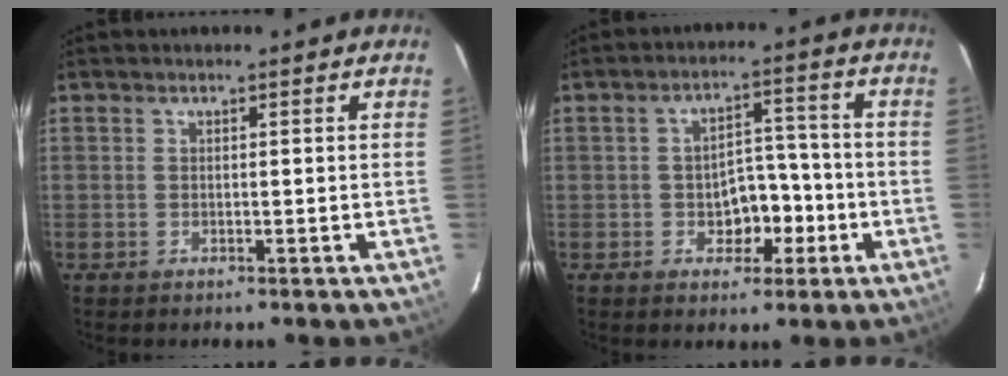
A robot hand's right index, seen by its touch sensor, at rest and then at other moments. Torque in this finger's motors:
{"motor_torque": [0.18, 0.36, 0.01, 0.02]}